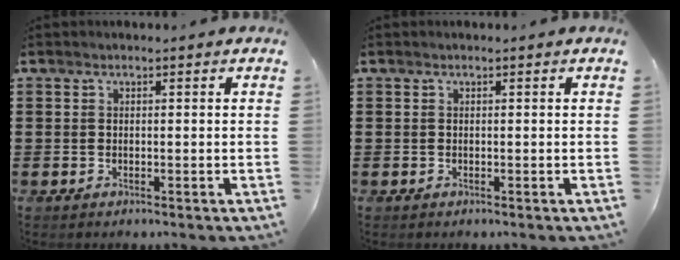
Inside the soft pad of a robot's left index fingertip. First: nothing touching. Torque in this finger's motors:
{"motor_torque": [0.00, 0.00, 0.00, 0.00]}